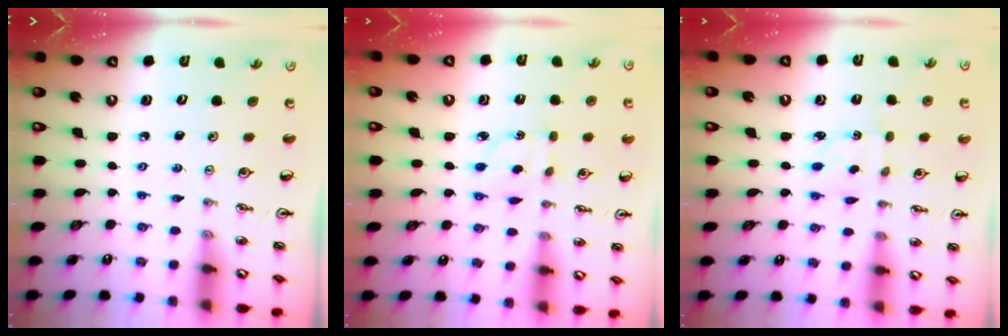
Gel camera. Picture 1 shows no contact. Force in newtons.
{"total": 2.0, "press": 2.0, "slide": 0.4}
{"total": 2.1, "press": 2.0, "slide": 0.6}